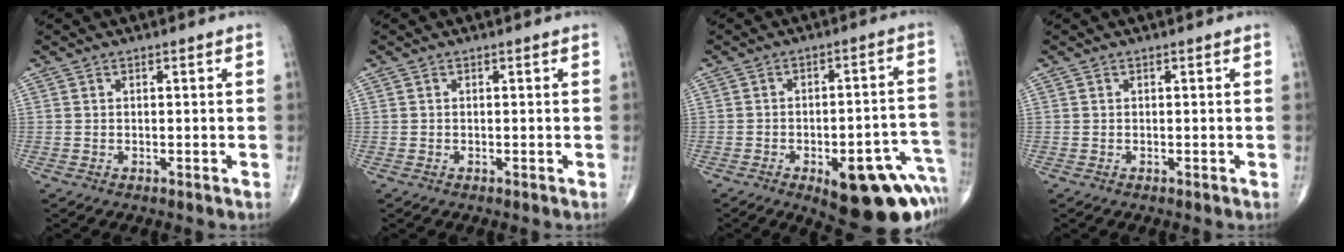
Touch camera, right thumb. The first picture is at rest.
{"total": 0.0}
{"total": 19.5, "force": [-9.0, 7.7, 15.5], "torque": [-0.115, 0.056, -0.098]}
{"total": 0.0}